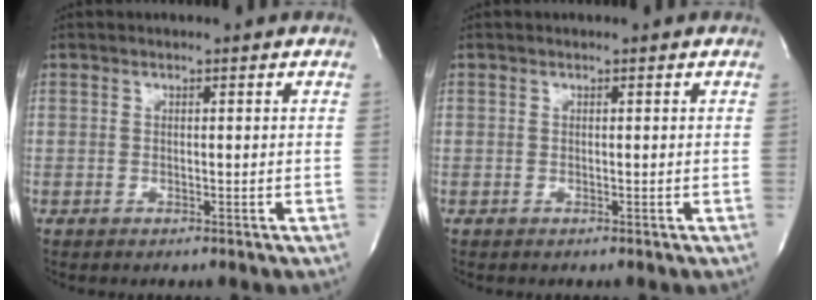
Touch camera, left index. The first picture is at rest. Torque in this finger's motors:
{"motor_torque": [0.00, 0.00, 0.00, 0.00]}